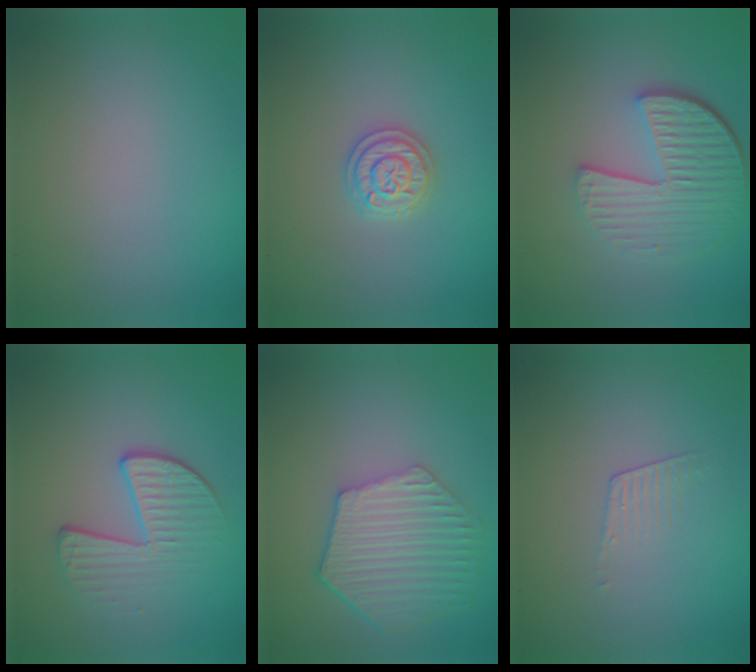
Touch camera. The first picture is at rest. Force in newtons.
{"total": 2.3, "press": 2.3, "slide": 0.5}
{"total": 6.2, "press": 4.4, "slide": 4.4}
{"total": 3.5, "press": 2.8, "slide": 2.1}
{"total": 6.3, "press": 4.8, "slide": 4.0}
{"total": 1.1, "press": 0.2, "slide": 1.1}